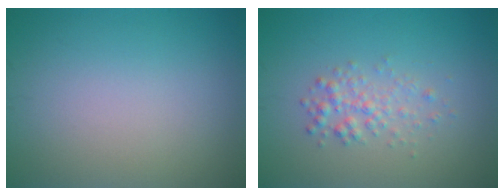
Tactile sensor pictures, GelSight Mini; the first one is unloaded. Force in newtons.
{"total": 1.9, "press": 1.9, "slide": 0.0}